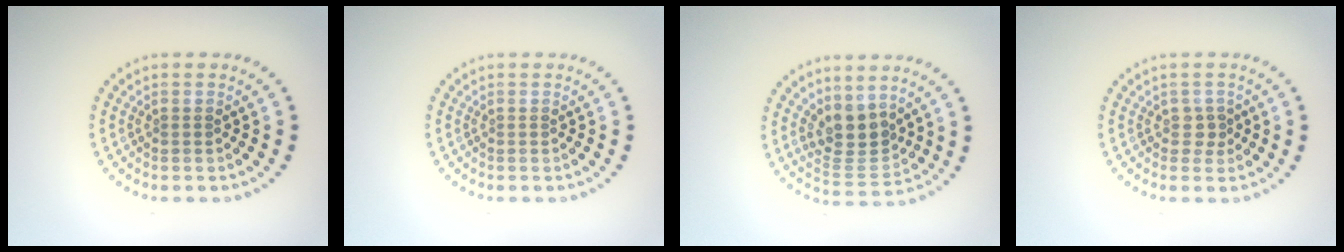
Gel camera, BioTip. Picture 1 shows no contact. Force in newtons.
{"total": 0.0}
{"total": 3.8, "press": 3.4, "slide": 1.7}
{"total": 1.2, "press": 1.0, "slide": 0.7}